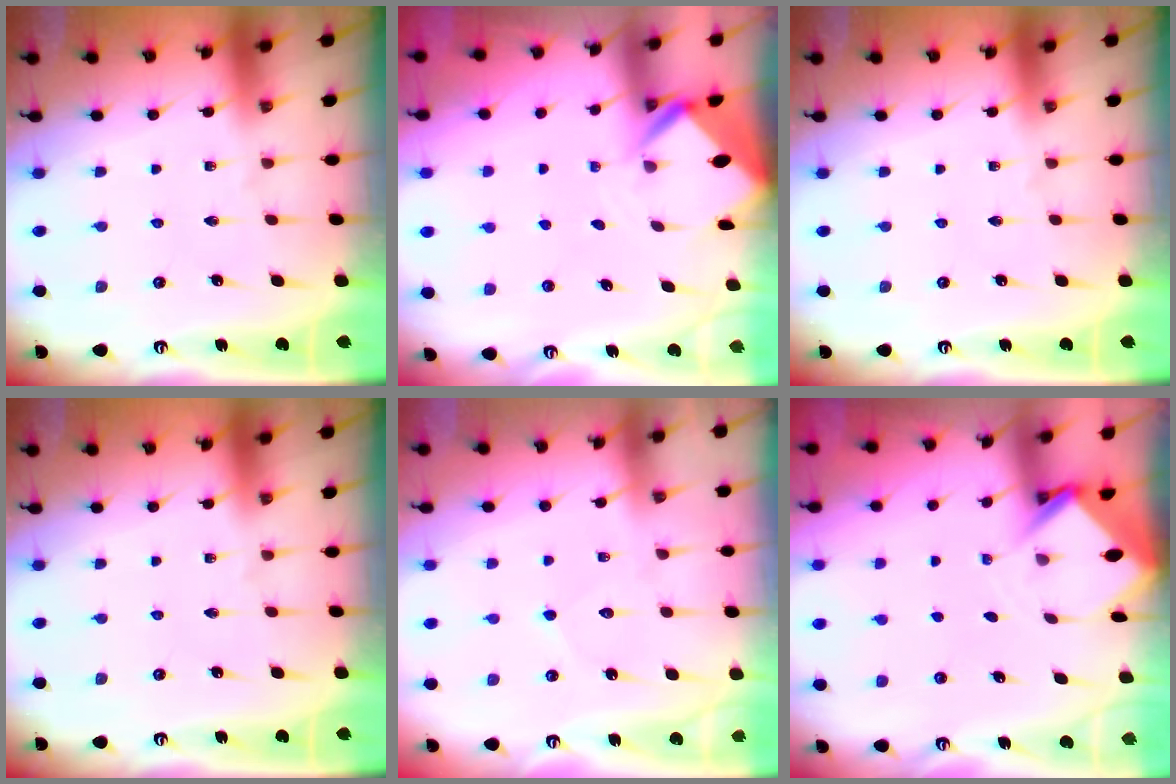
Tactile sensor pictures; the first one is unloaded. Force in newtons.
{"total": 3.1, "press": 3.1, "slide": 0.1}
{"total": 0.0}
{"total": 0.0}
{"total": 5.1, "press": 5.0, "slide": 0.6}
{"total": 2.9, "press": 2.9, "slide": 0.2}